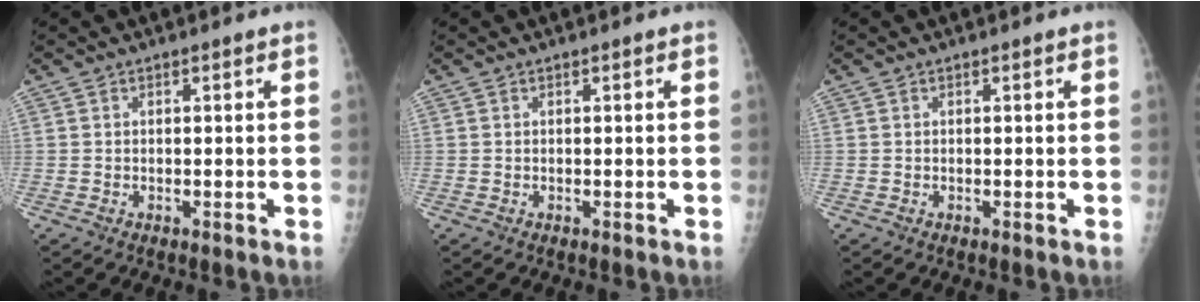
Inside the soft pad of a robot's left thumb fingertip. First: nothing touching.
{"total": 0.0}
{"total": 0.0}